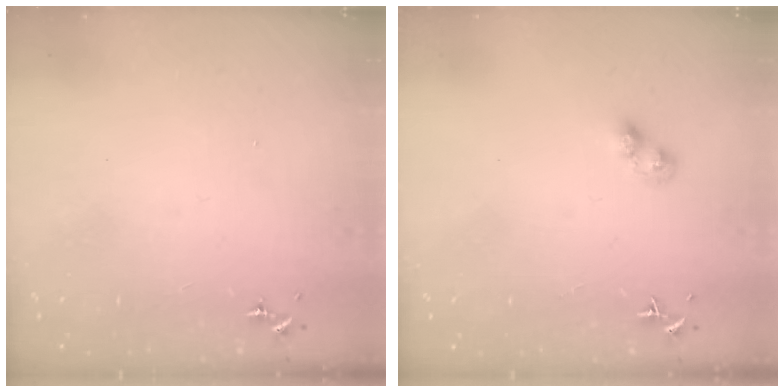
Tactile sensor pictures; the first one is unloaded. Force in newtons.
{"total": 3.2, "press": 3.2, "slide": 0.4}